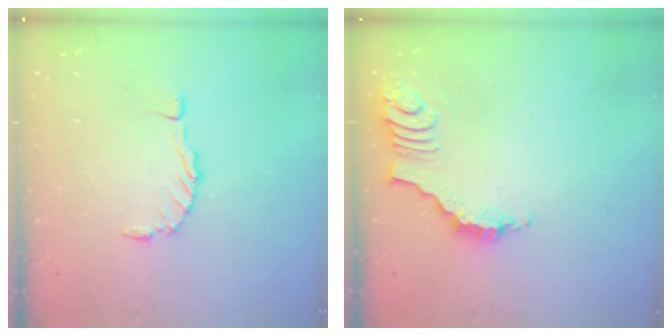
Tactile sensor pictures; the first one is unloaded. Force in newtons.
{"total": 3.6, "press": 3.6, "slide": 0.6}